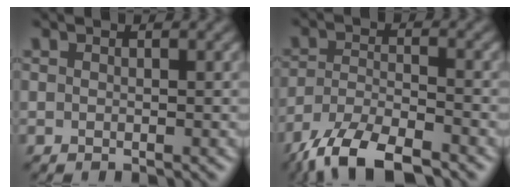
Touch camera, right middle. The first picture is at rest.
{"total": 7.8, "force": [-6.2, 2.2, 4.1], "torque": [-0.081, -0.010, -0.121]}